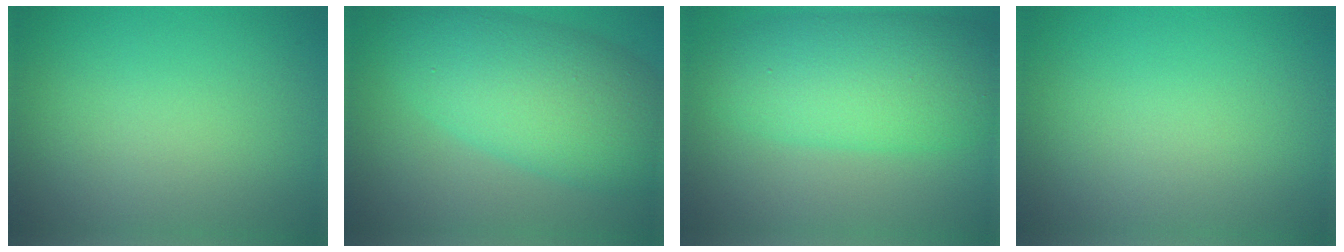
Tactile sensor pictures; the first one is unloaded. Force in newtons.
{"total": 8.4, "press": 8.4, "slide": 0.3}
{"total": 7.5, "press": 7.5, "slide": 0.1}
{"total": 0.0}